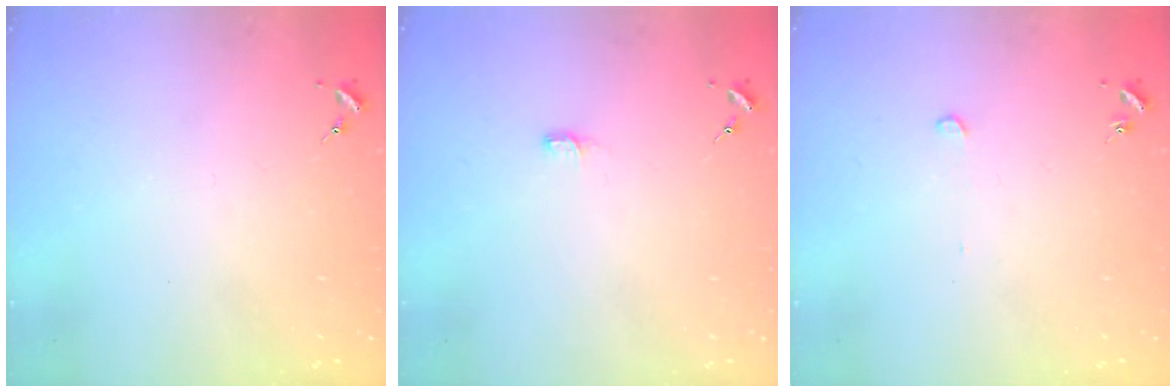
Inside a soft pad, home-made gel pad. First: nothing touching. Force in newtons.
{"total": 3.3, "press": 3.3, "slide": 0.3}
{"total": 2.8, "press": 2.8, "slide": 0.1}